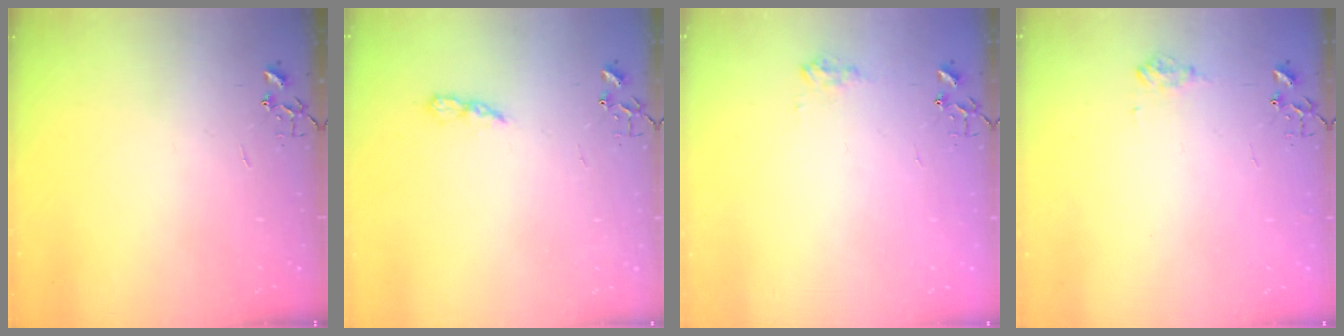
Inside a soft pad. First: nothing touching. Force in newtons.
{"total": 5.8, "press": 5.7, "slide": 0.6}
{"total": 7.8, "press": 7.8, "slide": 0.7}
{"total": 6.9, "press": 6.8, "slide": 1.0}